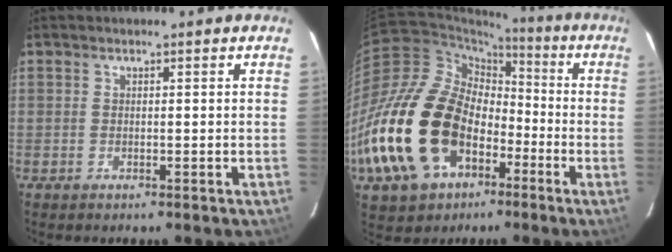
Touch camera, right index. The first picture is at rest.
{"total": 26.4, "force": [-9.4, 18.1, 16.8], "torque": [-0.379, -0.002, -0.154]}